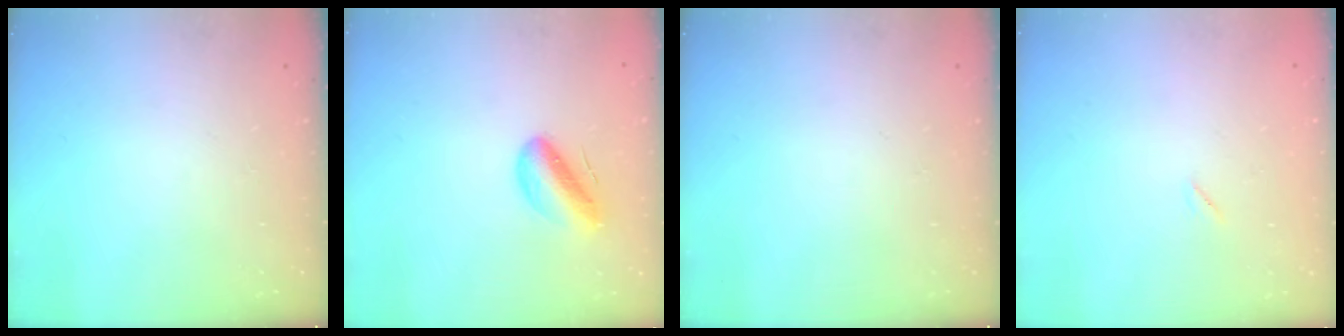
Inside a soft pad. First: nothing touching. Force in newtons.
{"total": 8.3, "press": 7.8, "slide": 2.8}
{"total": 0.0}
{"total": 1.6, "press": 1.6, "slide": 0.1}